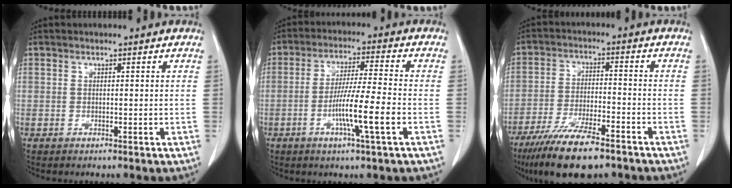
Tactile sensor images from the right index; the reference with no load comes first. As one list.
[{"total": 9.1, "force": [-3.0, -0.5, 8.6], "torque": [-0.156, -0.007, -0.057]}, {"total": 13.1, "force": [-9.6, 2.7, 8.6], "torque": [-0.155, -0.028, -0.163]}]